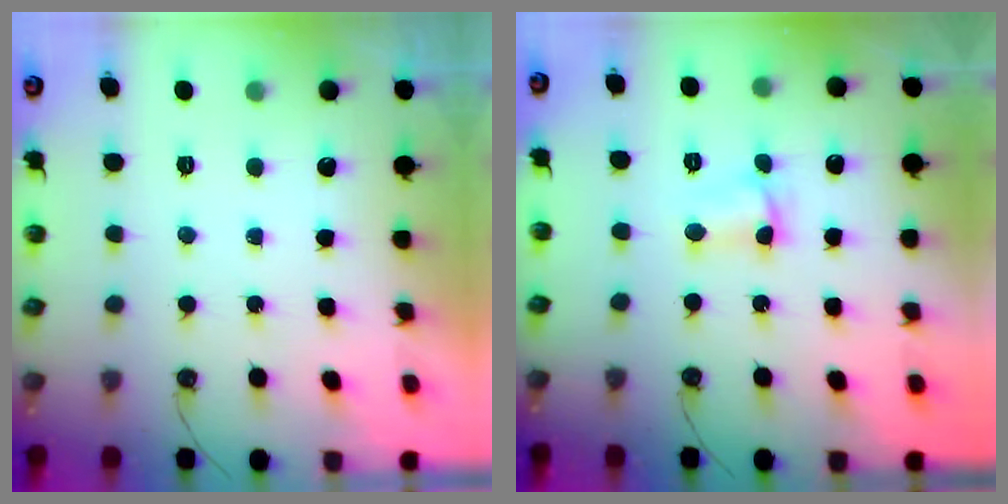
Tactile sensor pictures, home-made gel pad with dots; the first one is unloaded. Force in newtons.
{"total": 2.6, "press": 2.3, "slide": 1.1}